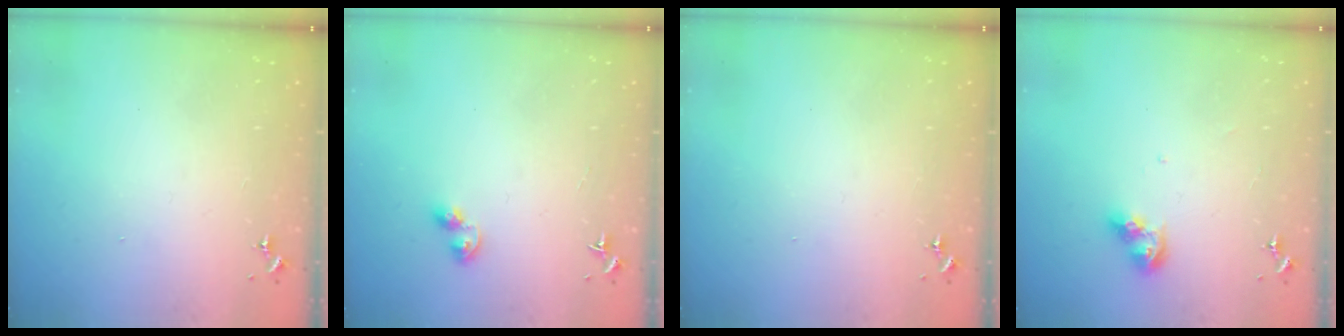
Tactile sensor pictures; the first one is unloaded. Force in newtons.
{"total": 3.8, "press": 3.8, "slide": 0.4}
{"total": 0.0}
{"total": 8.2, "press": 8.2, "slide": 0.5}